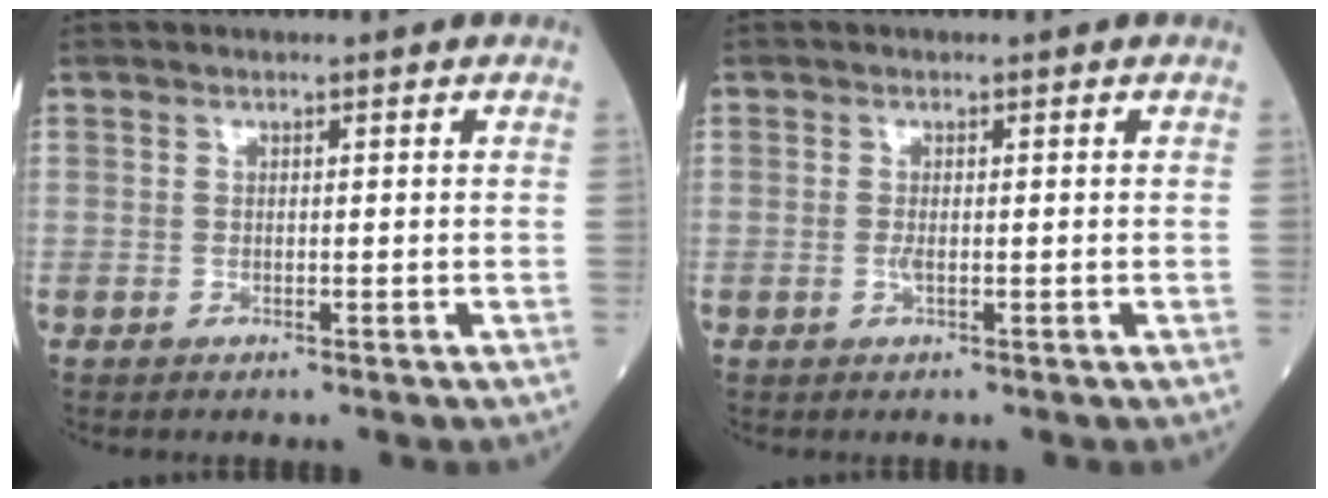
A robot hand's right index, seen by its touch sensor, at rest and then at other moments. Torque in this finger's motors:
{"motor_torque": [0.19, -0.07, 0.21, 0.05]}